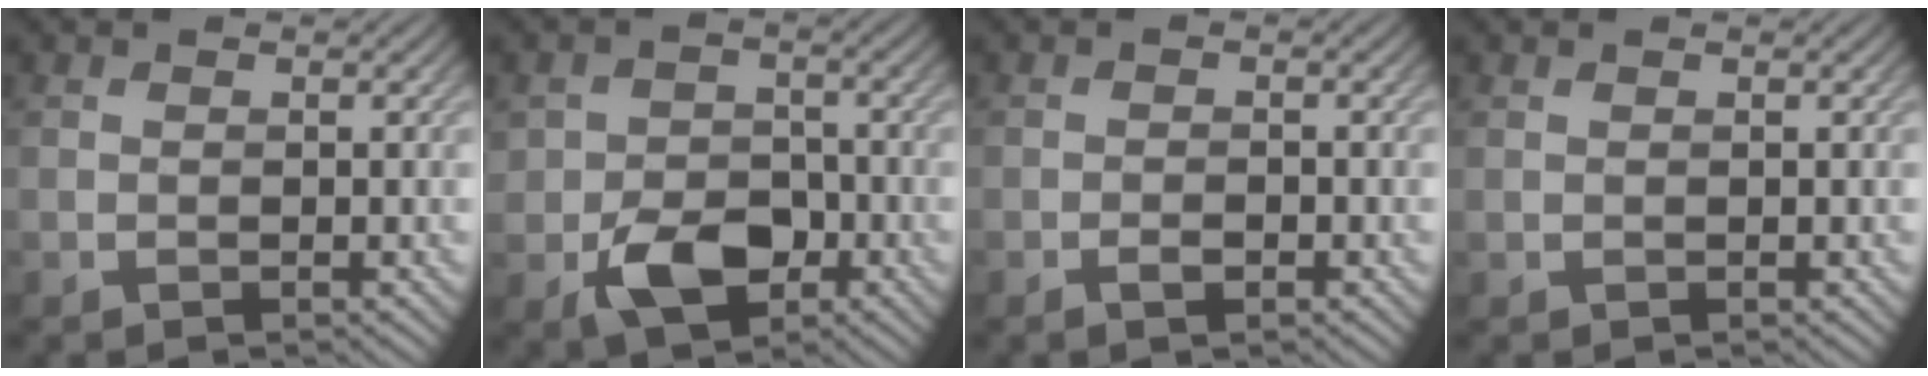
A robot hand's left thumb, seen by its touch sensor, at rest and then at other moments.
{"total": 6.4, "force": [-2.8, 4.4, 3.6], "torque": [-0.065, -0.010, -0.053]}
{"total": 1.6, "force": [-1.0, 0.6, 1.1], "torque": [-0.019, 0.001, -0.019]}
{"total": 0.0}